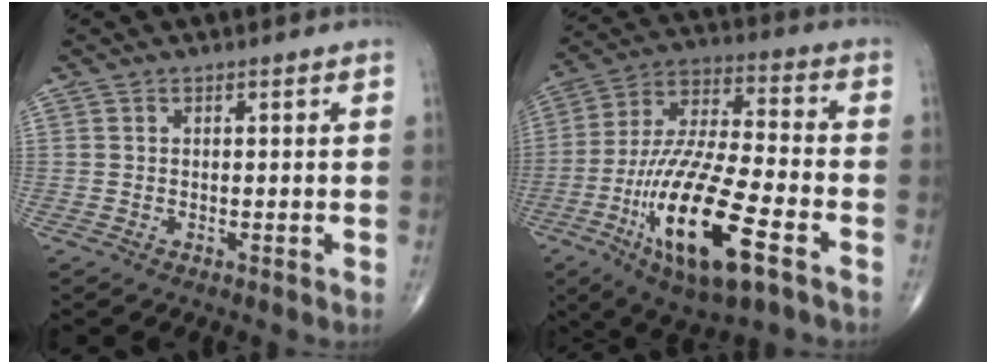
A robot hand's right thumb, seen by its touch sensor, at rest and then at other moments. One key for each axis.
{"total": 22.3, "fx": -8.9, "fy": 6.9, "fz": 19.2, "tx": -0.388, "ty": 0.022, "tz": -0.154}